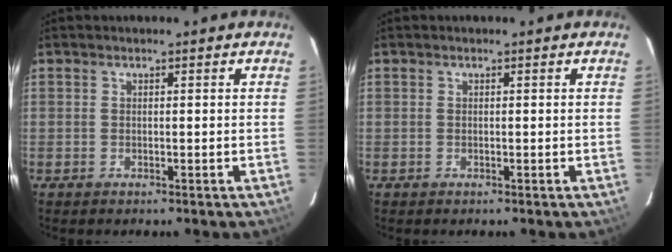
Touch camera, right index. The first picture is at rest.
{"total": 0.0}